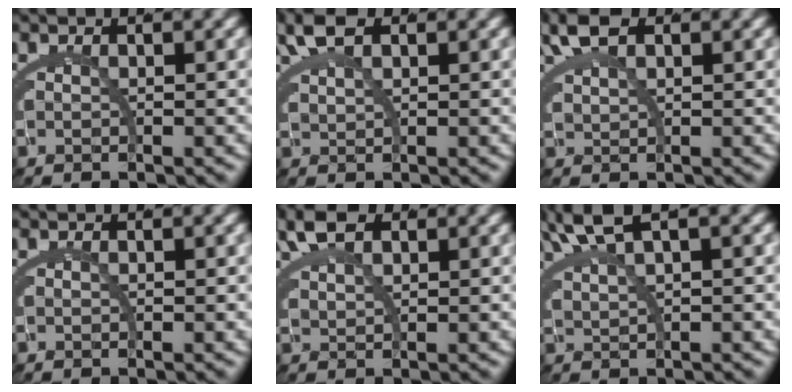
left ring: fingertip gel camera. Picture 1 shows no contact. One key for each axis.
{"total": 2.8, "fx": 2.2, "fy": 0.4, "fz": 1.6, "tx": -0.038, "ty": 0.002, "tz": 0.047}
{"total": 2.9, "fx": 2.3, "fy": 0.5, "fz": 1.7, "tx": -0.041, "ty": 0.003, "tz": 0.047}
{"total": 0.0}
{"total": 3.0, "fx": 2.5, "fy": 0.6, "fz": 1.6, "tx": -0.037, "ty": 0.001, "tz": 0.053}
{"total": 3.5, "fx": 2.7, "fy": -0.7, "fz": 2.0, "tx": -0.032, "ty": 0.011, "tz": 0.054}